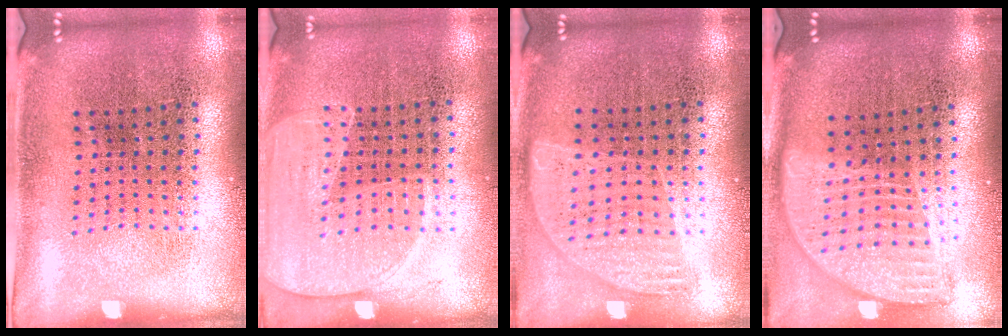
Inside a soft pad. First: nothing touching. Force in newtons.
{"total": 1.6, "press": 1.4, "slide": 0.8}
{"total": 0.9, "press": 0.8, "slide": 0.3}
{"total": 1.9, "press": 1.5, "slide": 1.2}